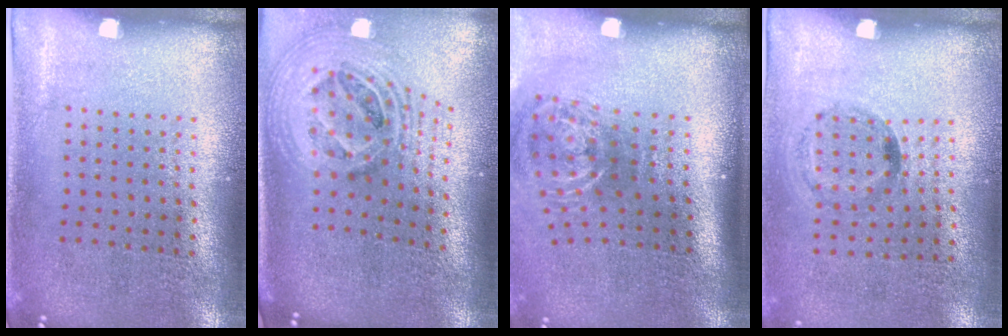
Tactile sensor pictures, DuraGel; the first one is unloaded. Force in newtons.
{"total": 2.6, "press": 1.9, "slide": 1.9}
{"total": 2.1, "press": 1.3, "slide": 1.6}
{"total": 1.3, "press": 0.7, "slide": 1.1}